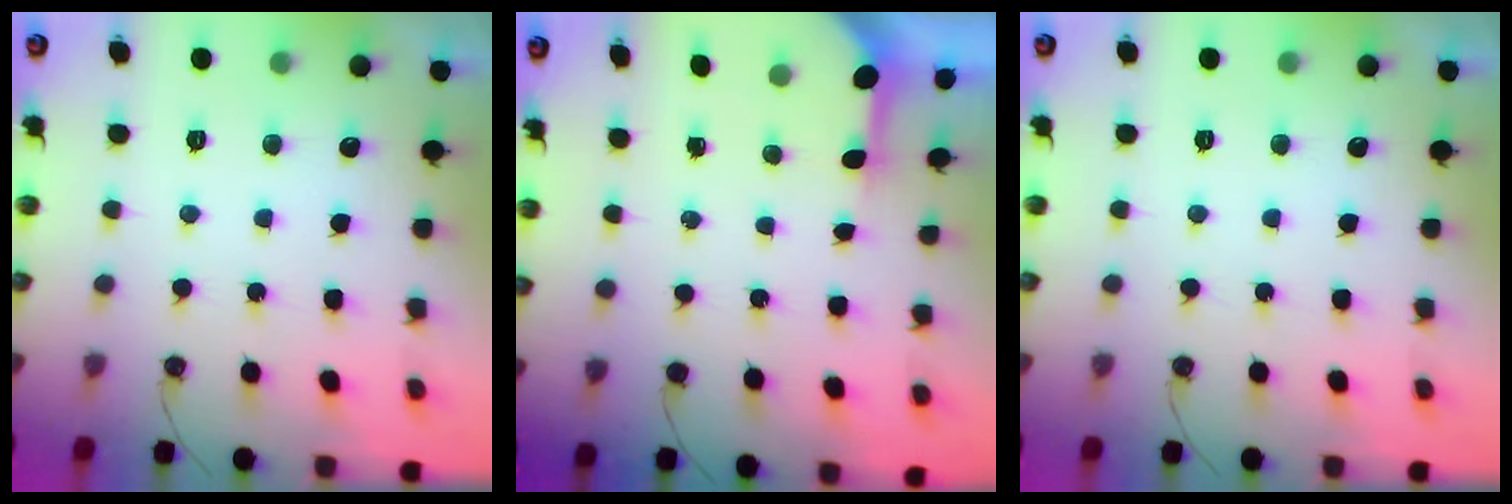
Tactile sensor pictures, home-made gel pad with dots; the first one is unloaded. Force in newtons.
{"total": 3.0, "press": 3.0, "slide": 0.2}
{"total": 0.0}